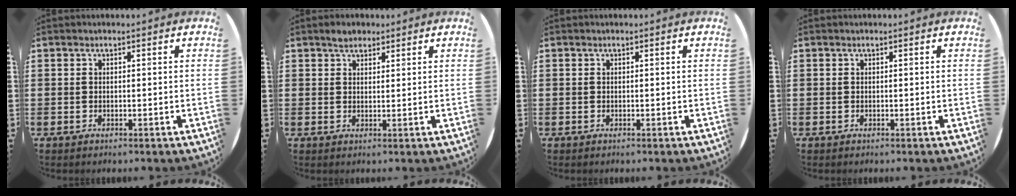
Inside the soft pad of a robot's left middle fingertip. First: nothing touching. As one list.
[{"total": 1.9, "force": [1.7, 0.9, 0.4], "torque": [-0.001, 0.001, 0.030]}, {"total": 0.0}, {"total": 0.0}]